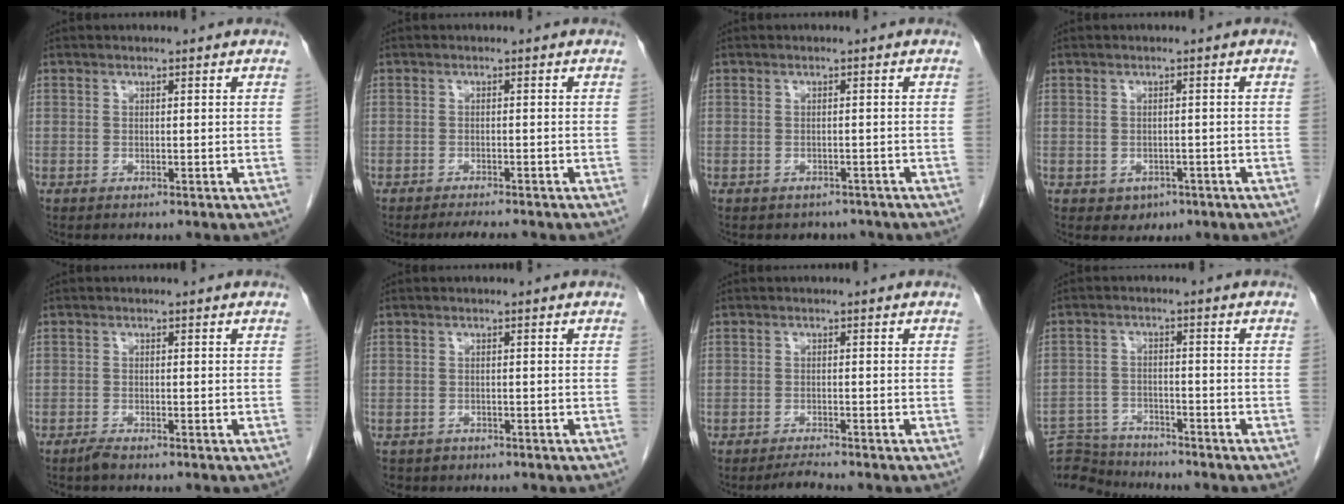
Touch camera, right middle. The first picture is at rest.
{"total": 3.2, "force": [-2.9, 0.1, 1.4], "torque": [-0.024, -0.010, -0.041]}
{"total": 2.9, "force": [-2.4, 1.5, 0.1], "torque": [-0.007, 0.003, -0.032]}
{"total": 2.3, "force": [-1.1, 1.9, 0.9], "torque": [-0.012, 0.004, -0.003]}
{"total": 1.0, "force": [-0.9, 0.0, 0.5], "torque": [-0.014, -0.002, -0.018]}
{"total": 1.8, "force": [-1.3, 1.3, -0.1], "torque": [-0.007, 0.003, -0.022]}
{"total": 1.8, "force": [-1.7, -0.6, 0.4], "torque": [-0.016, -0.012, -0.029]}
{"total": 9.1, "force": [-9.0, 1.2, 0.4], "torque": [-0.007, 0.009, -0.157]}